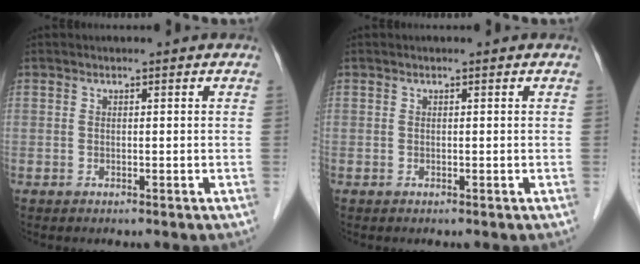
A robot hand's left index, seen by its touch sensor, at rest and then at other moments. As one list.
[{"total": 0.0}]